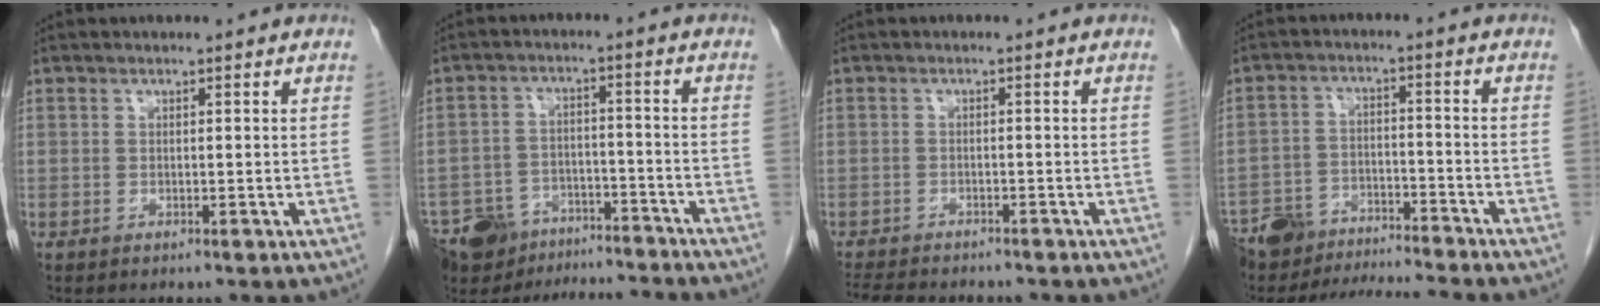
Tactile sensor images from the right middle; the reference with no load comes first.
{"total": 15.3, "force": [-14.1, 4.6, 3.8], "torque": [-0.073, 0.023, -0.204]}
{"total": 9.5, "force": [-8.4, 2.3, 3.8], "torque": [-0.066, -0.008, -0.120]}
{"total": 12.0, "force": [-11.7, 0.0, 2.7], "torque": [-0.044, 0.015, -0.195]}